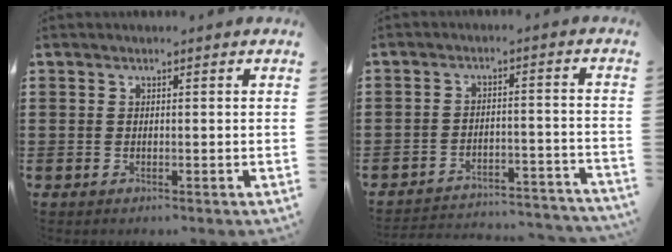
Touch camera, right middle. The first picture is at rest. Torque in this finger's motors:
{"motor_torque": [0.51, -0.10, 0.26, 0.09]}